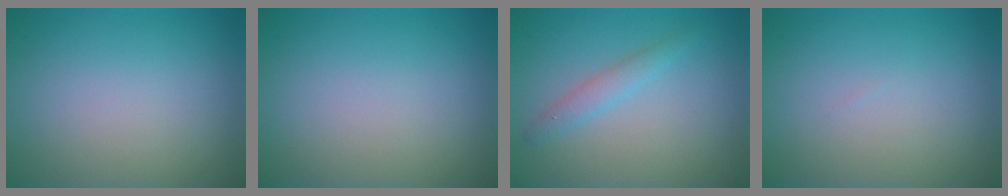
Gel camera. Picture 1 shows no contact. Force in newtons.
{"total": 0.0}
{"total": 1.6, "press": 1.6, "slide": 0.1}
{"total": 0.0}